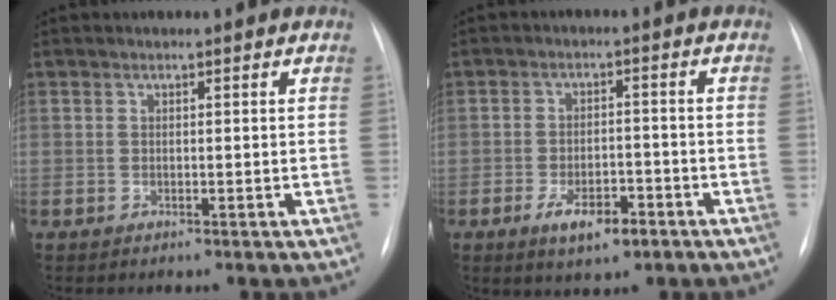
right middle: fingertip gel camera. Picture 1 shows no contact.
{"total": 6.0, "force": [-3.3, 2.6, 4.3], "torque": [-0.077, -0.004, -0.048]}